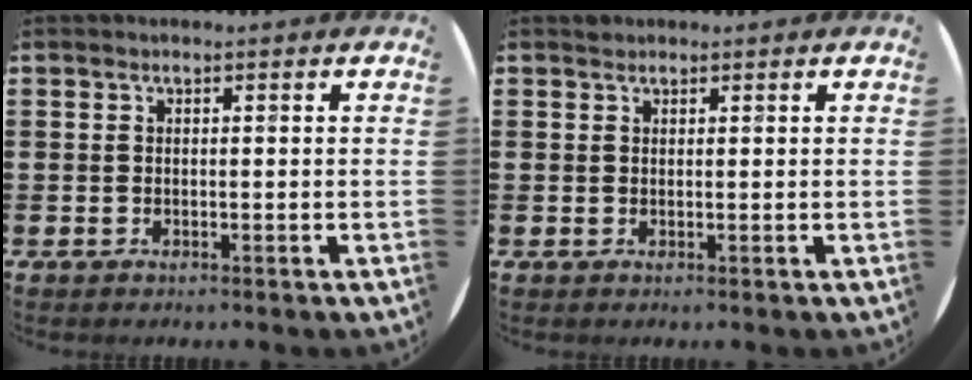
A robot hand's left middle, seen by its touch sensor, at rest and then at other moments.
{"total": 0.6, "force": [0.5, 0.2, -0.1], "torque": [0.010, 0.000, 0.008]}